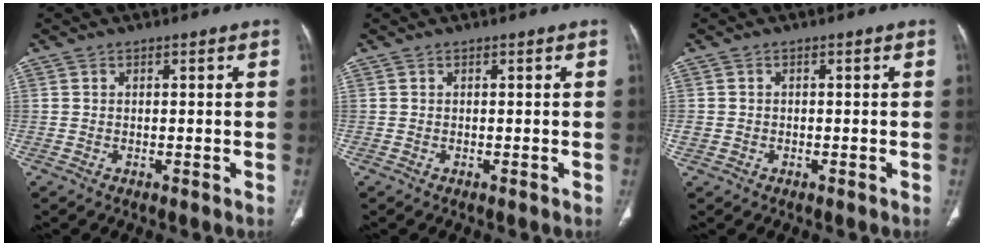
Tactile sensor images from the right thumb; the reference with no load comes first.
{"total": 0.0}
{"total": 1.6, "force": [-0.4, 1.4, 0.6], "torque": [-0.009, 0.006, -0.005]}